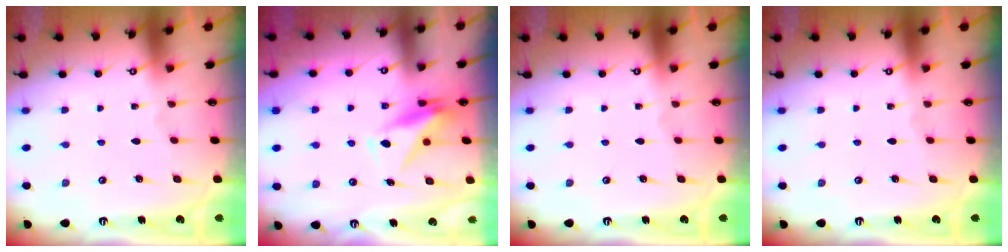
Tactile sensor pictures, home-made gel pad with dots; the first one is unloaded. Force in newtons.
{"total": 10.4, "press": 10.3, "slide": 1.7}
{"total": 0.0}
{"total": 0.0}